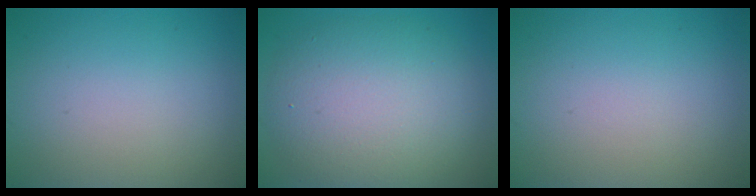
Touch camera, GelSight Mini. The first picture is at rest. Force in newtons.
{"total": 8.3, "press": 8.3, "slide": 0.3}
{"total": 0.0}